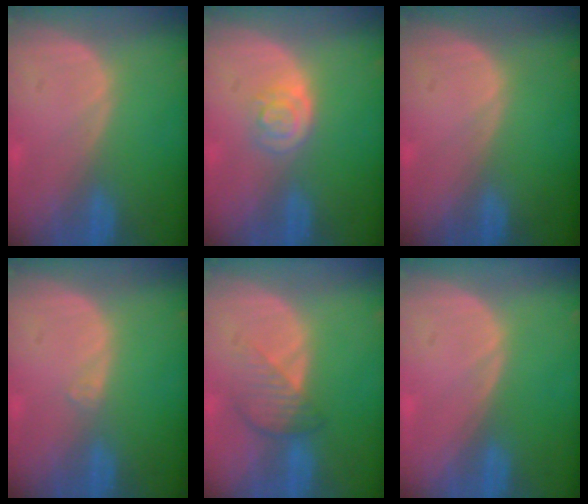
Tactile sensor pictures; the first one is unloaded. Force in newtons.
{"total": 3.2, "press": 3.2, "slide": 0.2}
{"total": 0.0}
{"total": 0.6, "press": 0.5, "slide": 0.2}
{"total": 4.3, "press": 3.8, "slide": 1.9}
{"total": 0.0}